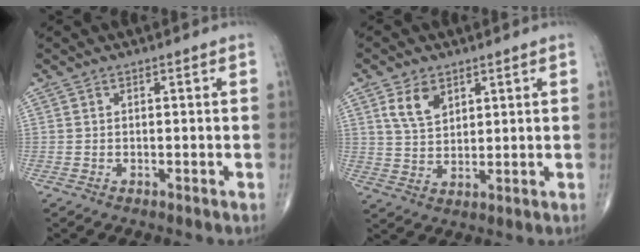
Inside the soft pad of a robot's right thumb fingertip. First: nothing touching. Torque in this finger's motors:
{"motor_torque": [-0.03, 0.05, 0.59, 0.45, 0.03]}